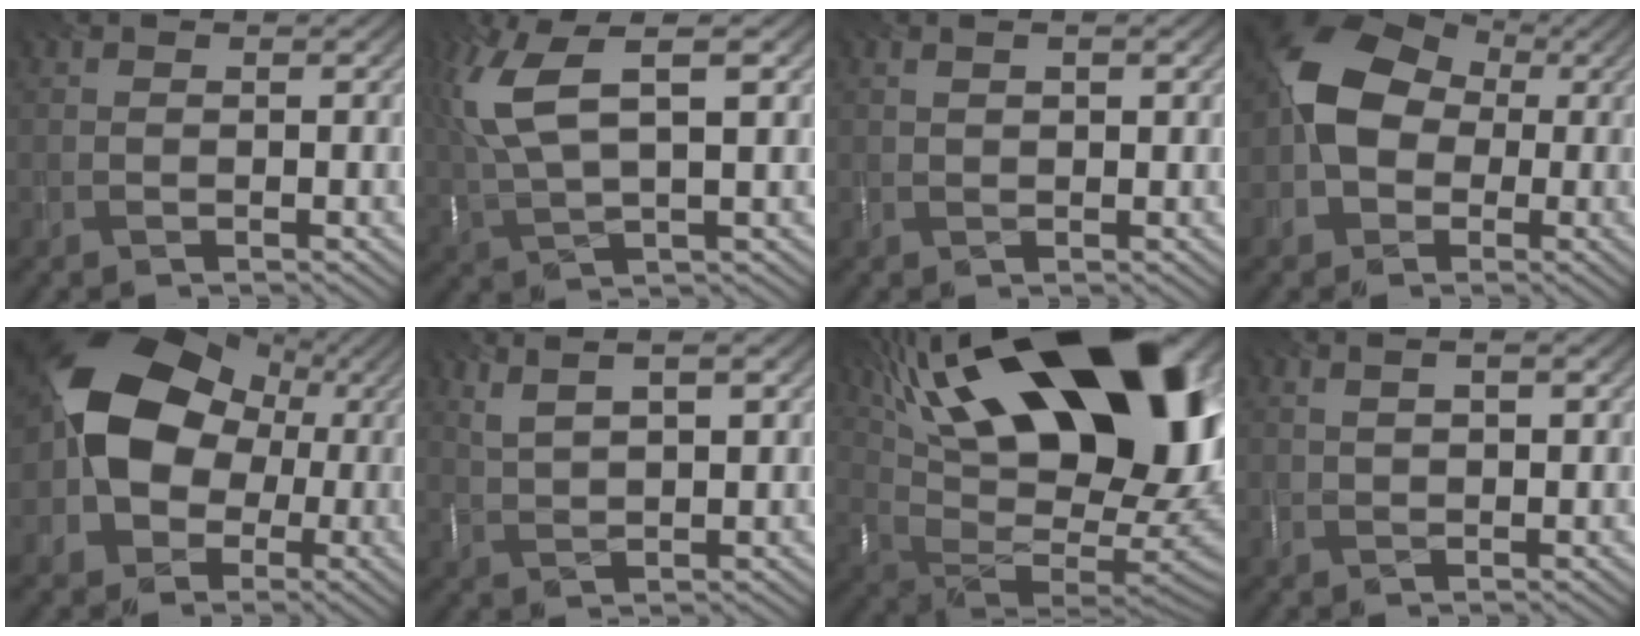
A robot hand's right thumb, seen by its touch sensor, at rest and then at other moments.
{"total": 11.4, "force": [3.9, 4.1, 9.9], "torque": [-0.241, 0.012, 0.077]}
{"total": 2.0, "force": [0.9, 0.7, 1.7], "torque": [-0.033, 0.003, 0.022]}
{"total": 9.5, "force": [0.2, 7.4, 6.0], "torque": [-0.123, 0.007, -0.008]}
{"total": 14.1, "force": [0.4, 10.7, 9.1], "torque": [-0.159, 0.001, 0.000]}
{"total": 5.7, "force": [3.5, 1.3, 4.4], "torque": [-0.091, 0.004, 0.072]}
{"total": 22.4, "force": [8.2, 10.3, 18.1], "torque": [-0.310, 0.017, 0.166]}
{"total": 3.5, "force": [1.6, 1.1, 2.9], "torque": [-0.053, 0.003, 0.035]}